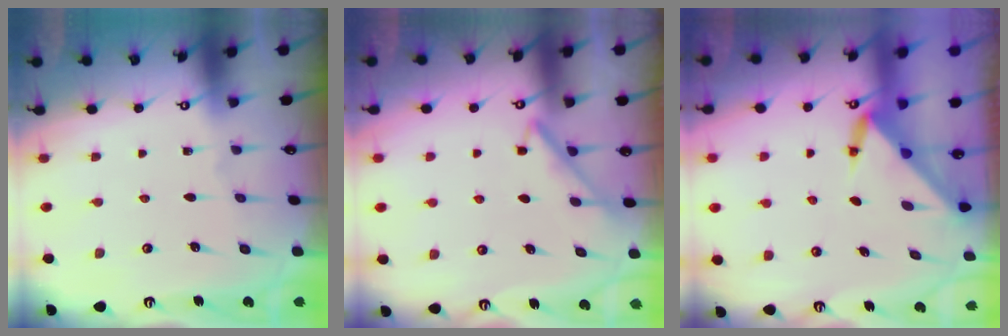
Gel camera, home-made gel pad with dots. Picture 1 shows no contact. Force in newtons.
{"total": 3.4, "press": 3.4, "slide": 0.5}
{"total": 3.5, "press": 3.5, "slide": 0.4}